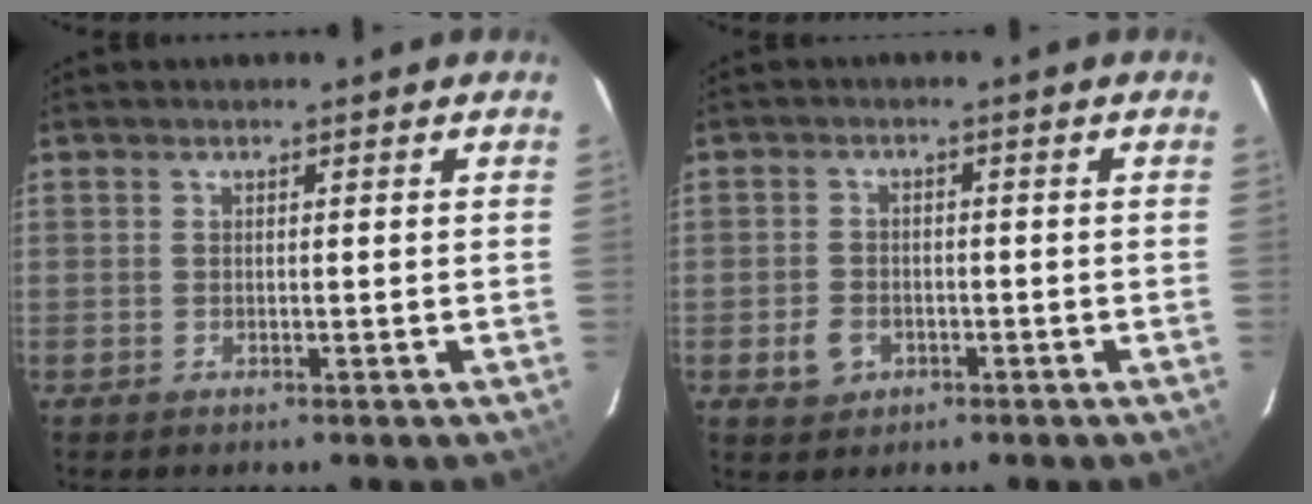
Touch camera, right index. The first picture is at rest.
{"total": 4.2, "force": [-1.6, 3.5, 1.8], "torque": [-0.043, 0.006, -0.020]}